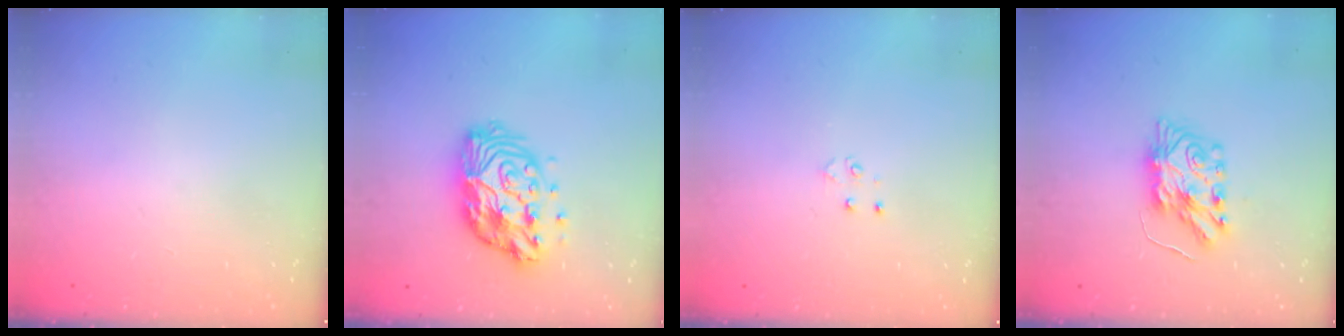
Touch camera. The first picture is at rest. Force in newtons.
{"total": 14.6, "press": 14.5, "slide": 1.1}
{"total": 3.1, "press": 3.1, "slide": 0.6}
{"total": 8.4, "press": 8.4, "slide": 0.5}